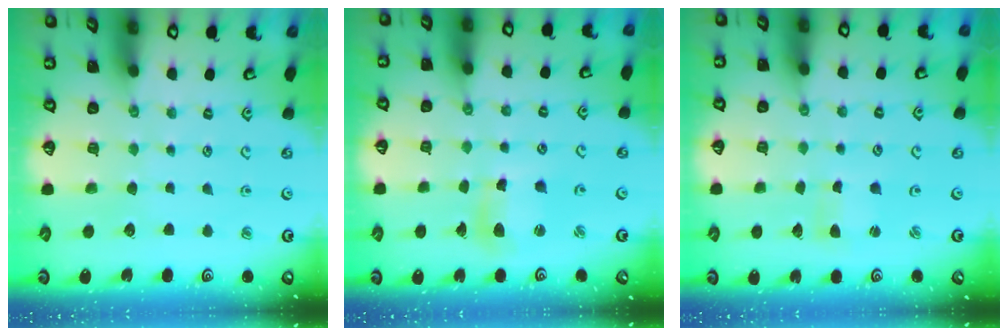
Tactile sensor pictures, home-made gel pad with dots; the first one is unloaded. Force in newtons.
{"total": 9.0, "press": 8.9, "slide": 1.4}
{"total": 2.2, "press": 2.2, "slide": 0.3}